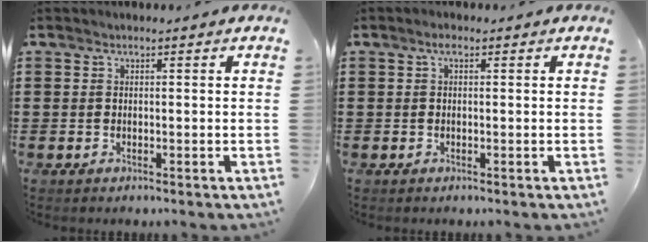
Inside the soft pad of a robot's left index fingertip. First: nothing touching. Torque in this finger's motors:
{"motor_torque": [0.47, -0.10, 0.21, 0.04]}